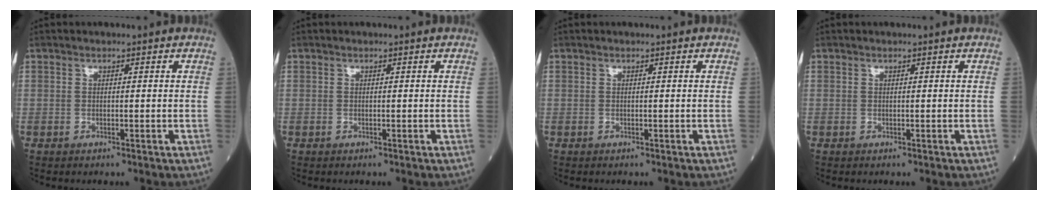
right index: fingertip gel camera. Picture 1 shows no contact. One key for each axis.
{"total": 0.0}
{"total": 0.0}
{"total": 0.0}